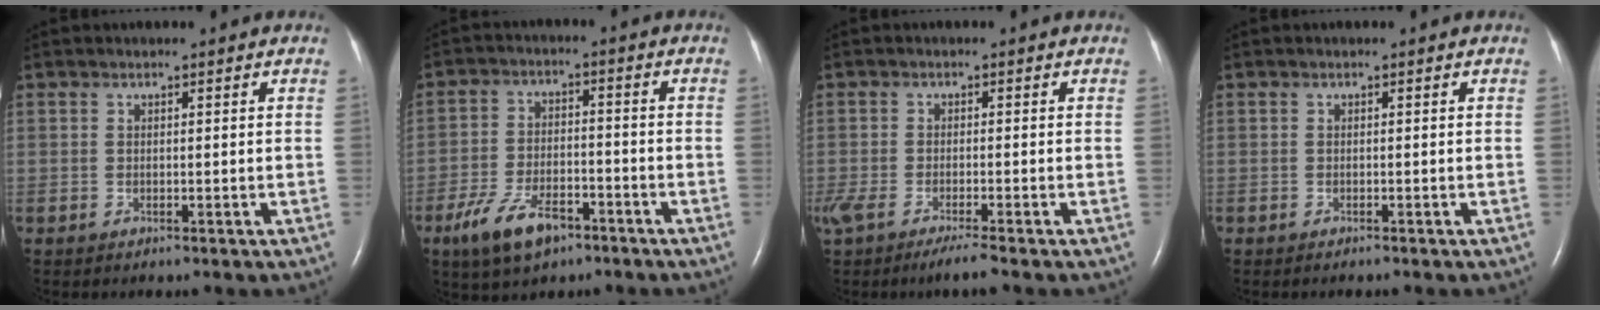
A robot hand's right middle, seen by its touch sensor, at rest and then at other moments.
{"total": 8.8, "force": [-5.5, 3.9, 5.7], "torque": [-0.123, -0.004, -0.096]}
{"total": 6.6, "force": [-5.0, 0.3, 4.3], "torque": [-0.084, -0.015, -0.086]}
{"total": 0.5, "force": [-0.5, 0.0, 0.2], "torque": [-0.008, -0.002, -0.007]}